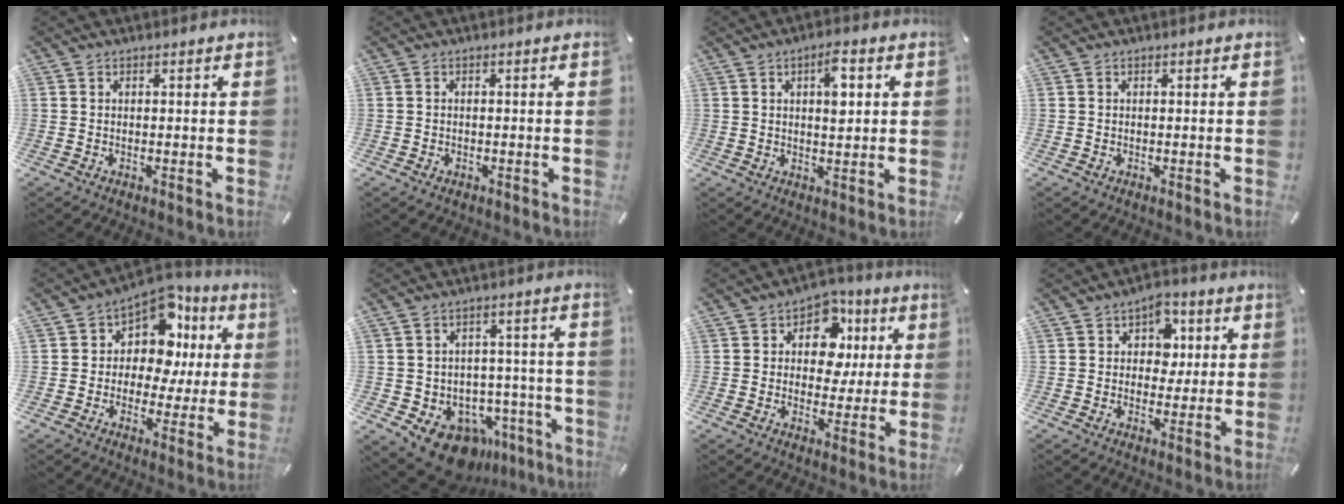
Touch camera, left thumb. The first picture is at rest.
{"total": 0.8, "force": [-0.5, 0.5, 0.4], "torque": [-0.008, 0.000, -0.010]}
{"total": 6.0, "force": [1.9, 2.4, 5.1], "torque": [-0.067, -0.008, 0.022]}
{"total": 0.0}
{"total": 11.0, "force": [4.2, 8.1, 6.1], "torque": [-0.107, -0.035, 0.080]}
{"total": 11.6, "force": [-7.7, 7.3, 4.7], "torque": [-0.068, 0.045, -0.123]}
{"total": 10.6, "force": [2.9, 8.5, 5.7], "torque": [-0.081, -0.014, 0.052]}
{"total": 7.3, "force": [1.7, 6.2, 3.5], "torque": [-0.037, 0.001, 0.024]}